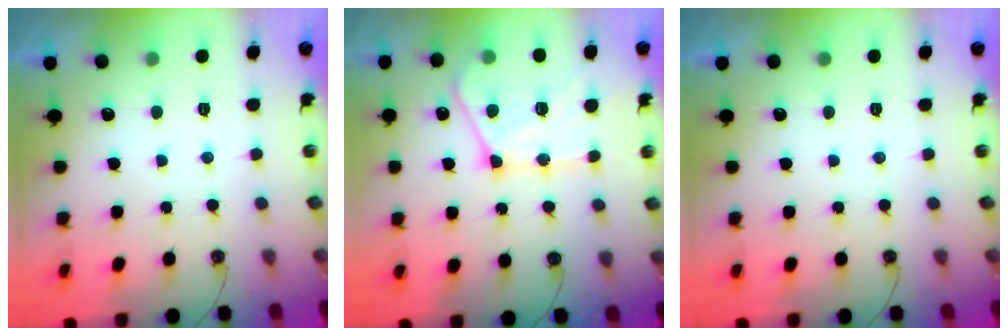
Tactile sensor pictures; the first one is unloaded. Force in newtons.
{"total": 17.8, "press": 17.7, "slide": 1.7}
{"total": 0.0}